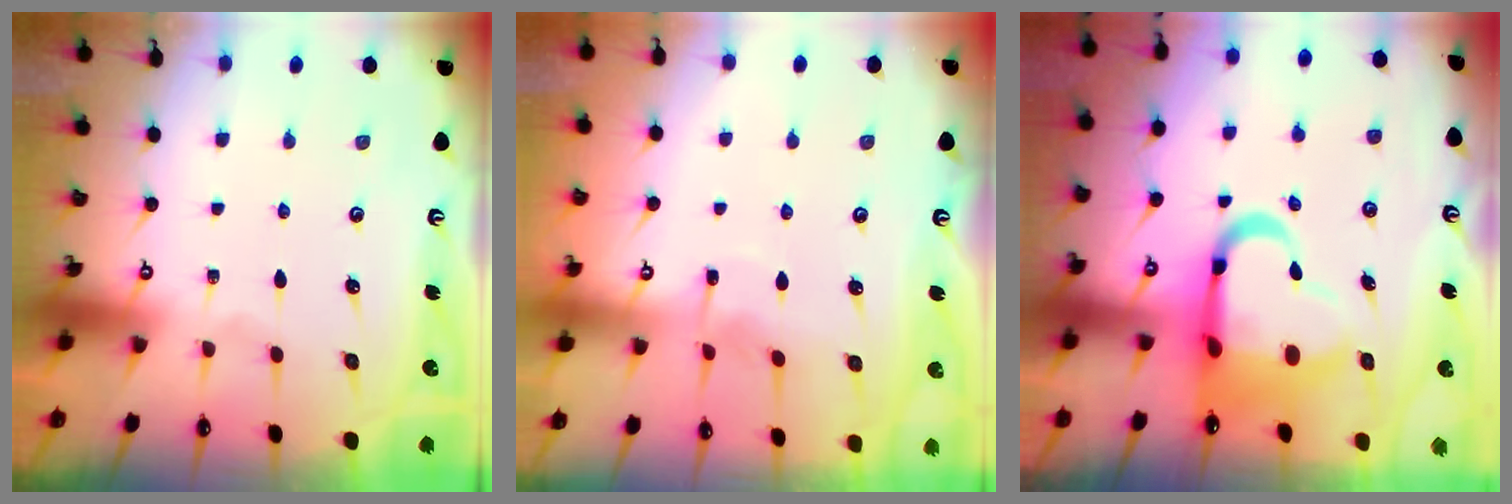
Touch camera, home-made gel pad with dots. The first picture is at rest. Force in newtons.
{"total": 3.7, "press": 3.7, "slide": 0.4}
{"total": 13.6, "press": 13.2, "slide": 3.2}